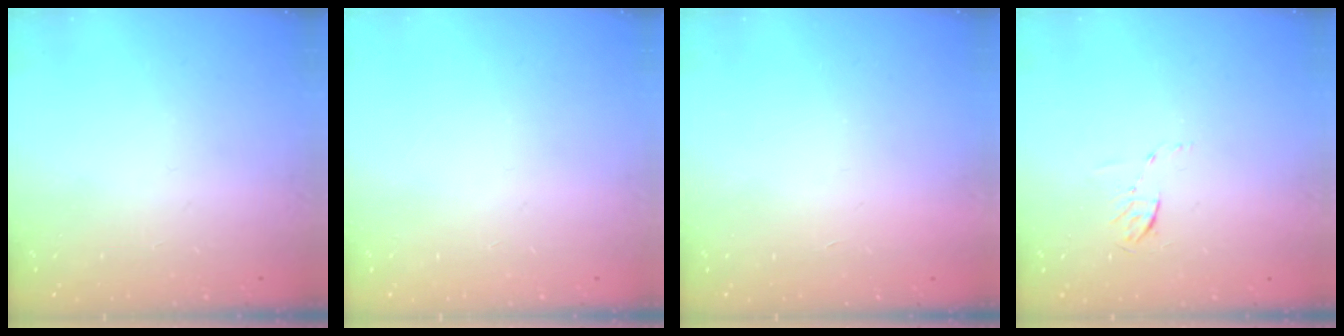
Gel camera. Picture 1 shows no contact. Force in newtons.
{"total": 0.0}
{"total": 1.6, "press": 1.6, "slide": 0.1}
{"total": 4.0, "press": 3.7, "slide": 1.4}